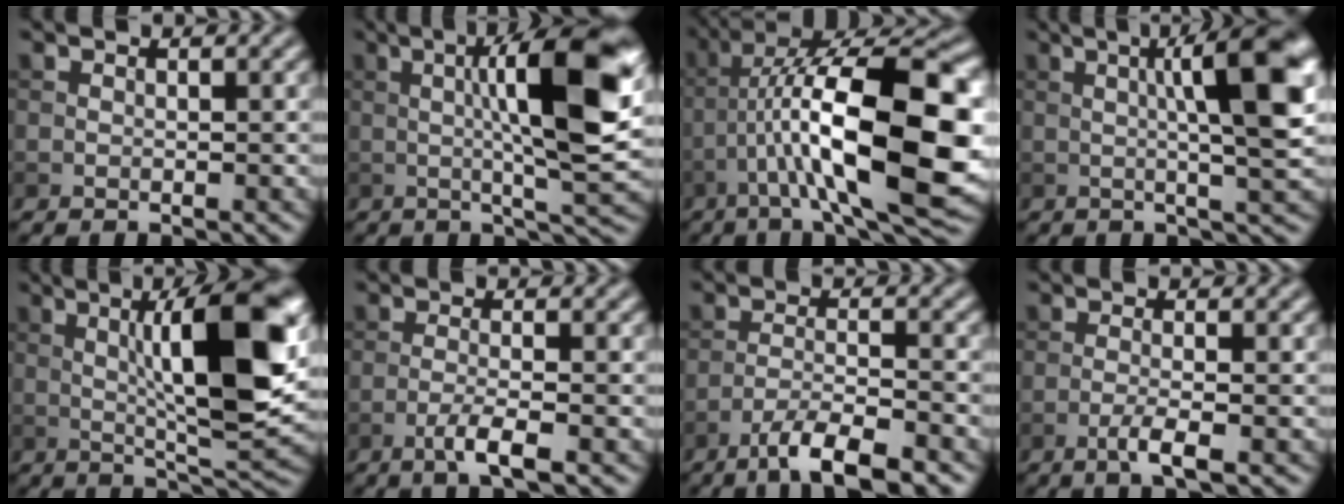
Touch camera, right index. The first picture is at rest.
{"total": 11.7, "force": [1.7, 2.4, 11.3], "torque": [-0.163, 0.009, 0.026]}
{"total": 15.5, "force": [-2.3, 4.8, 14.6], "torque": [-0.236, 0.026, -0.037]}
{"total": 9.4, "force": [1.6, 1.8, 9.1], "torque": [-0.116, 0.017, 0.021]}
{"total": 11.6, "force": [1.9, 2.6, 11.1], "torque": [-0.159, 0.006, 0.030]}
{"total": 3.1, "force": [-1.5, 0.5, 2.7], "torque": [-0.046, 0.007, -0.036]}
{"total": 5.8, "force": [-4.1, 1.1, 4.0], "torque": [-0.069, 0.001, -0.074]}
{"total": 2.7, "force": [-1.2, 0.5, 2.4], "torque": [-0.041, 0.005, -0.028]}